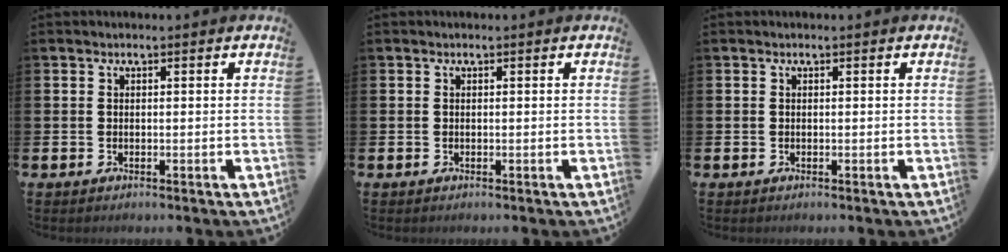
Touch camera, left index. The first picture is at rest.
{"total": 0.0}
{"total": 0.0}